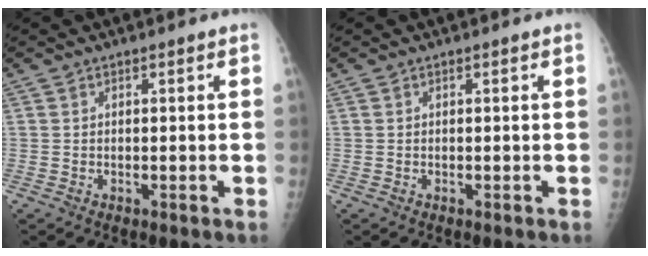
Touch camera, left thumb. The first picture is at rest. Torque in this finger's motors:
{"motor_torque": [0.00, 0.00, -0.03, -0.03, 0.00]}